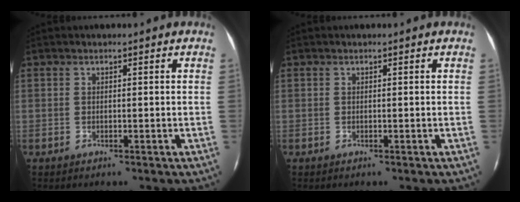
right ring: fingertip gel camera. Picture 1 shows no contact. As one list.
[{"total": 0.0}]